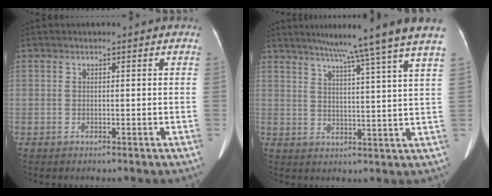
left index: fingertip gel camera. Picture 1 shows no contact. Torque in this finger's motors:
{"motor_torque": [0.00, -2.14, 0.62, 0.14]}